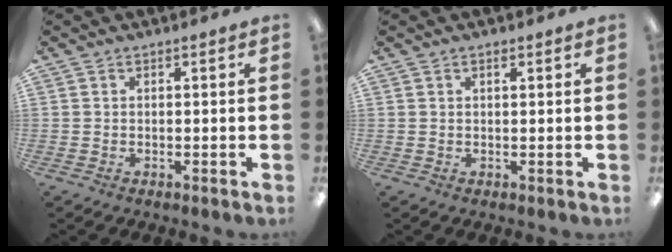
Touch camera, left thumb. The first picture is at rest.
{"total": 0.9, "force": [0.6, 0.4, 0.6], "torque": [-0.005, -0.002, 0.009]}